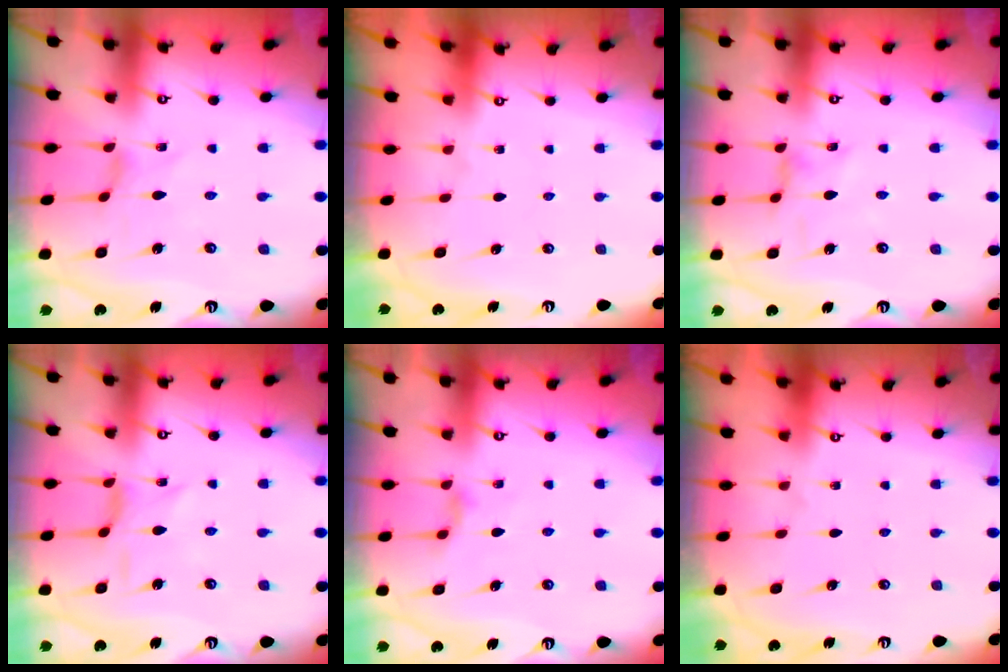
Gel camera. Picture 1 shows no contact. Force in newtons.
{"total": 0.0}
{"total": 0.0}
{"total": 1.2, "press": 1.2, "slide": 0.2}
{"total": 2.7, "press": 2.7, "slide": 0.5}
{"total": 0.0}